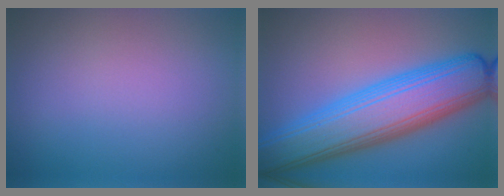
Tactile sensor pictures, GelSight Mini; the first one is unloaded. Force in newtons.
{"total": 10.0, "press": 10.0, "slide": 0.2}